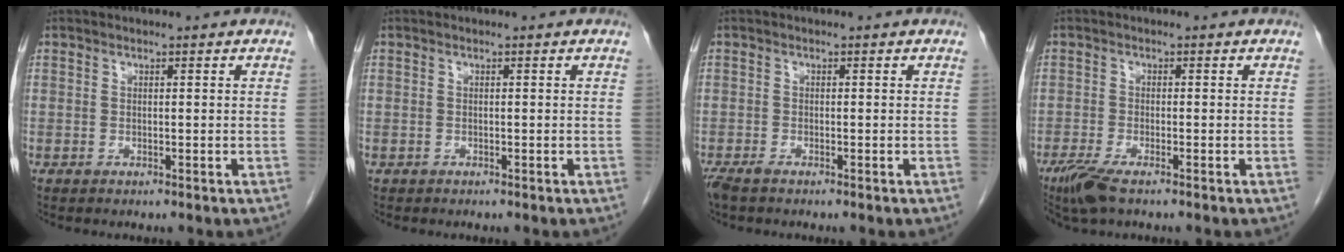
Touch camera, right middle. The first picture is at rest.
{"total": 0.0}
{"total": 2.2, "force": [-1.7, 0.6, 1.3], "torque": [-0.029, -0.007, -0.031]}
{"total": 4.6, "force": [-3.2, 0.8, 3.2], "torque": [-0.068, -0.013, -0.060]}